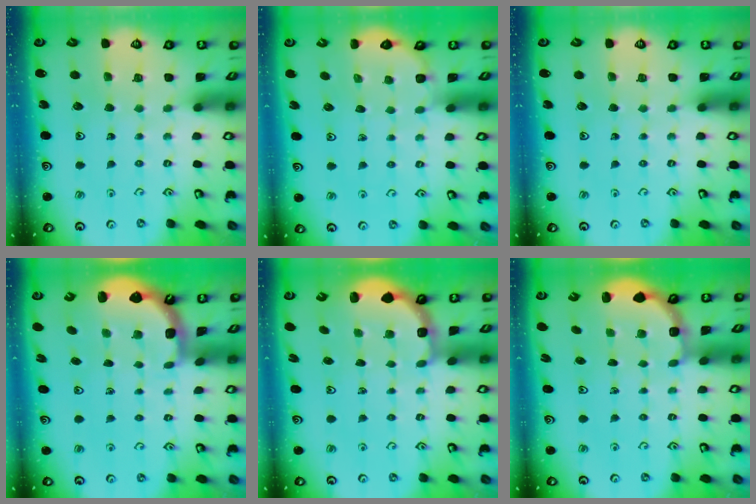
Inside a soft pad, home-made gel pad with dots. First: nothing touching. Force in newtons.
{"total": 2.9, "press": 2.8, "slide": 0.7}
{"total": 0.0}
{"total": 2.5, "press": 1.7, "slide": 1.8}
{"total": 2.8, "press": 2.4, "slide": 1.4}
{"total": 3.0, "press": 2.3, "slide": 1.8}